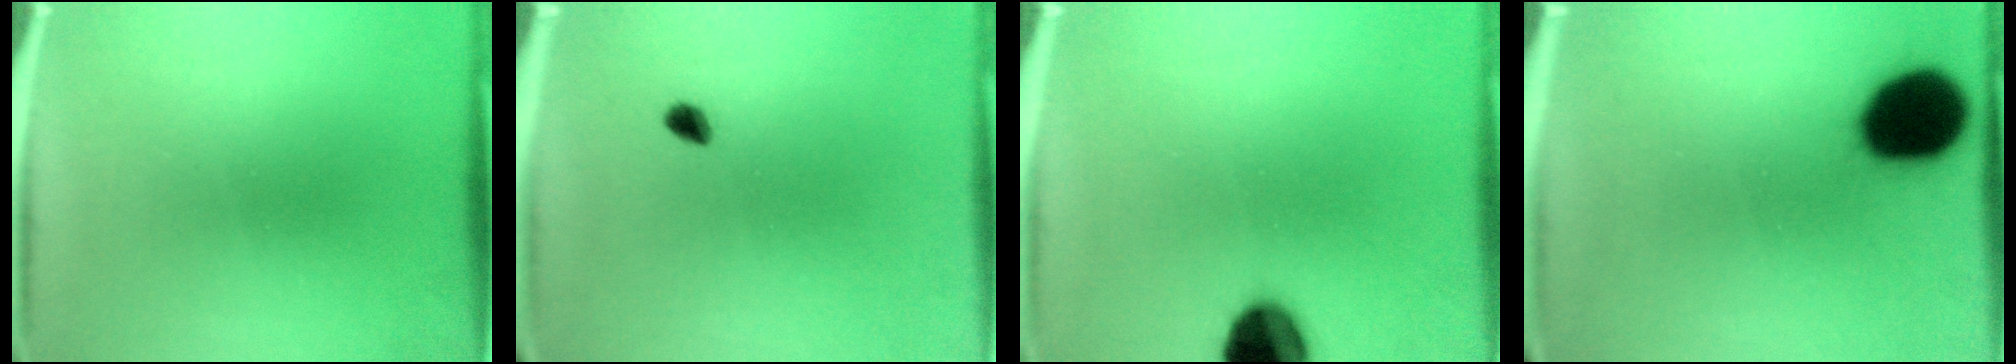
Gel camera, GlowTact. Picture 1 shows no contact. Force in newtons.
{"total": 1.7}
{"total": 13.5}
{"total": 18.4}